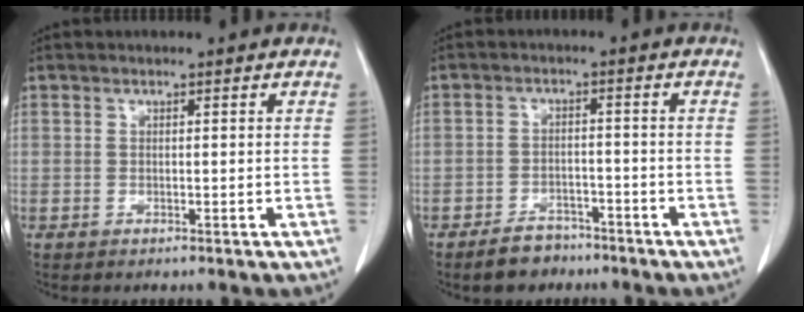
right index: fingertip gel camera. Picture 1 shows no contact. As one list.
[{"total": 5.6, "force": [-4.3, 3.1, 1.8], "torque": [-0.036, 0.005, -0.066]}]